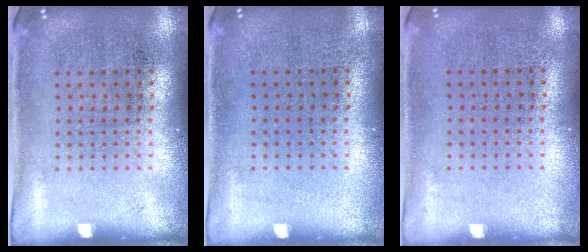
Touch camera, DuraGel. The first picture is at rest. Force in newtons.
{"total": 0.0}
{"total": 0.0}